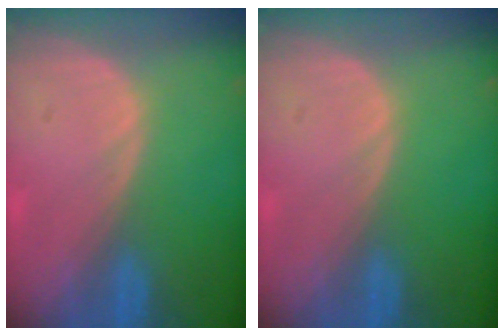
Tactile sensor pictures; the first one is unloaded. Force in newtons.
{"total": 0.0}